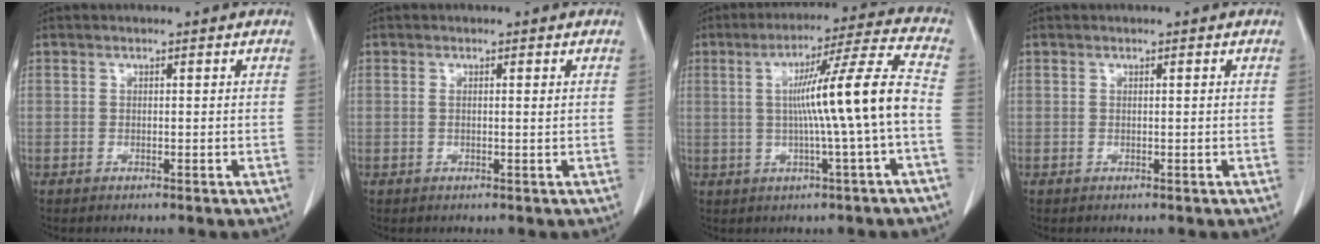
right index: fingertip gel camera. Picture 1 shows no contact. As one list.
[{"total": 0.9, "force": [0.2, 0.1, 0.9], "torque": [-0.021, 0.001, 0.003]}, {"total": 12.8, "force": [-0.8, -1.7, 12.7], "torque": [-0.200, 0.013, -0.012]}, {"total": 0.0}]